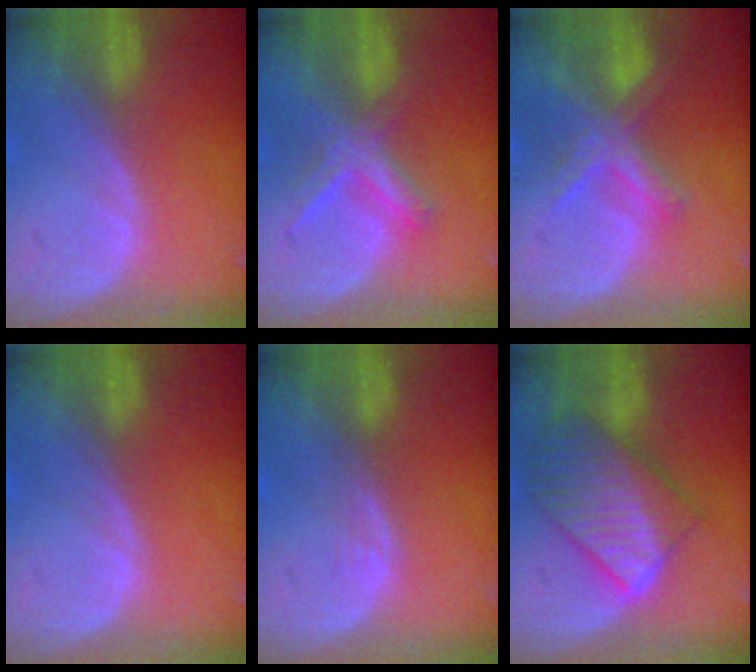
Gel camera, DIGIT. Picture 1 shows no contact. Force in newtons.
{"total": 5.5, "press": 5.4, "slide": 1.1}
{"total": 7.3, "press": 6.2, "slide": 3.8}
{"total": 0.0}
{"total": 1.1, "press": 1.1, "slide": 0.1}
{"total": 10.1, "press": 10.1, "slide": 0.8}